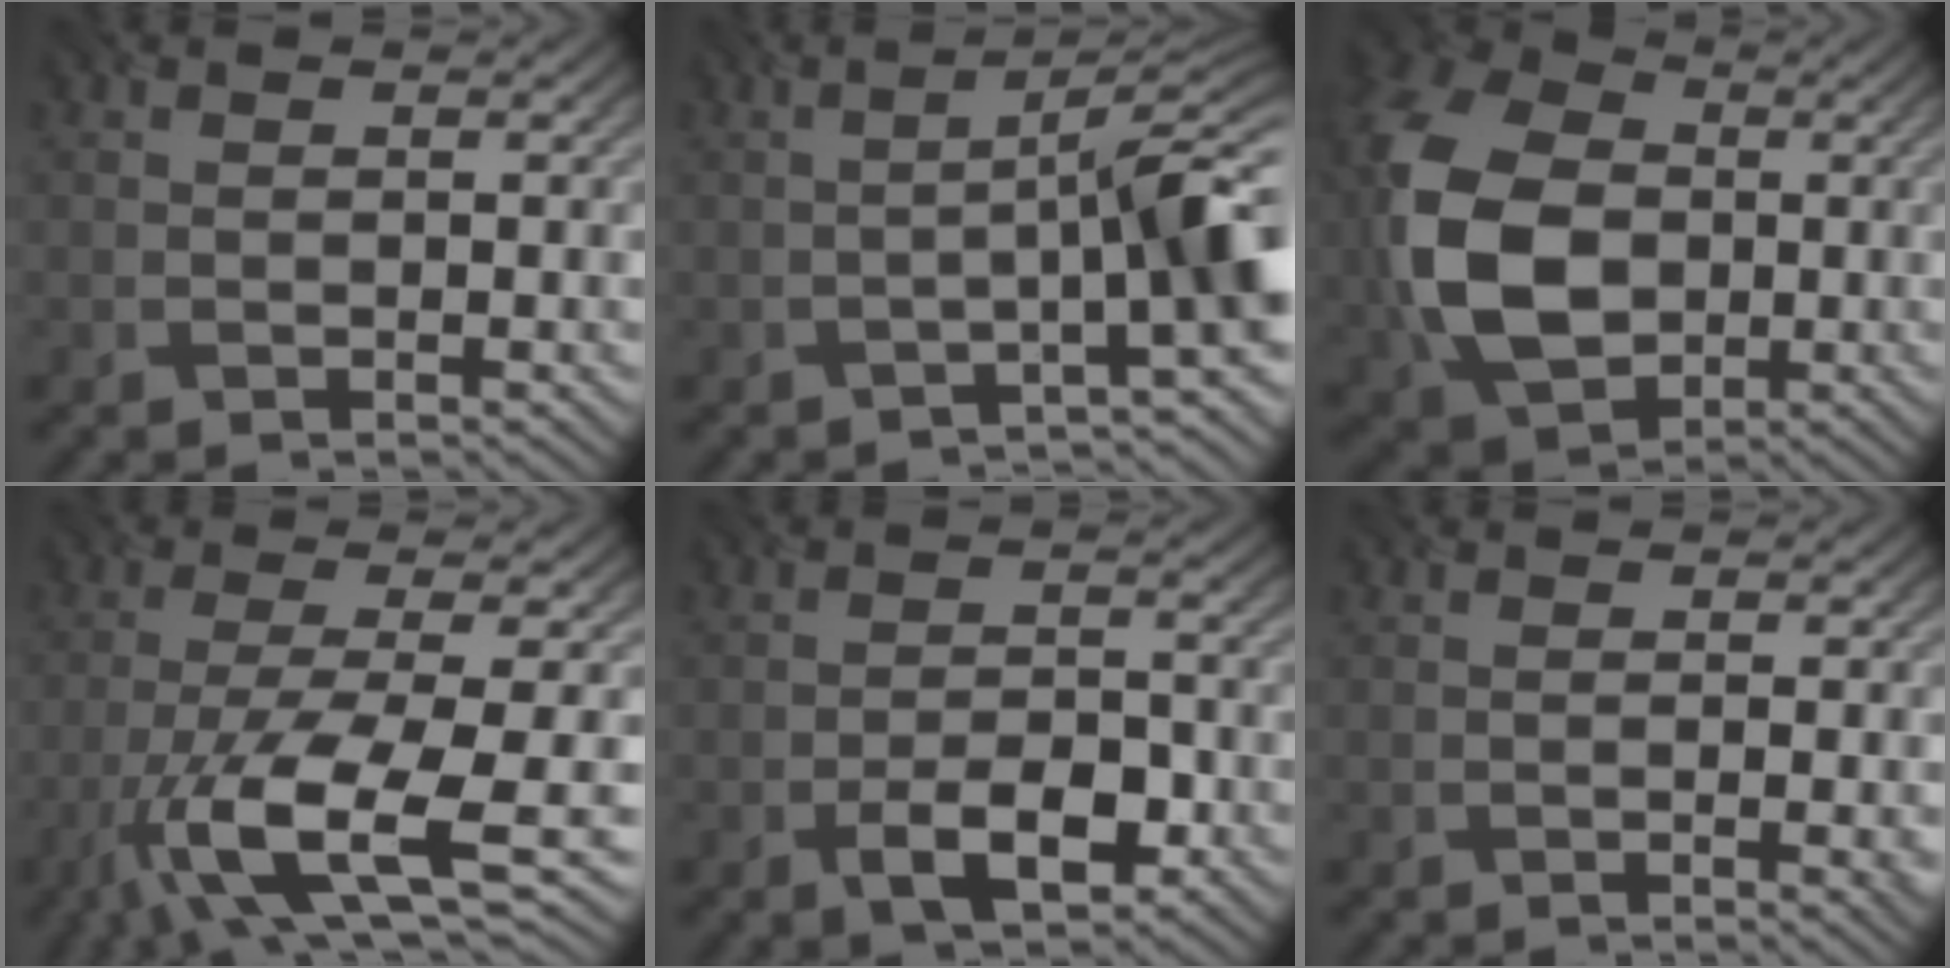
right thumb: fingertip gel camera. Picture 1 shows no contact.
{"total": 8.0, "force": [-2.2, 1.0, 7.6], "torque": [-0.108, 0.016, -0.041]}
{"total": 15.4, "force": [-0.8, 11.0, 10.8], "torque": [-0.287, -0.003, -0.022]}
{"total": 11.6, "force": [-4.7, 2.6, 10.3], "torque": [-0.186, -0.017, -0.085]}
{"total": 5.6, "force": [-2.6, 2.5, 4.2], "torque": [-0.073, 0.000, -0.047]}
{"total": 1.9, "force": [-0.3, 0.3, 1.8], "torque": [-0.028, 0.000, -0.004]}